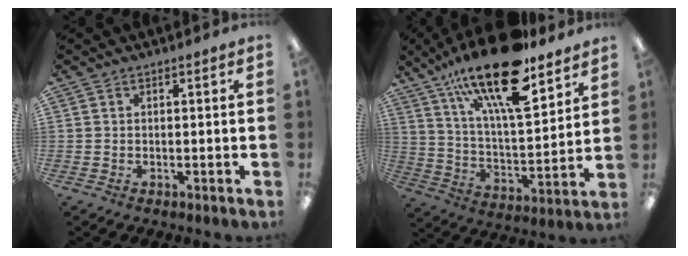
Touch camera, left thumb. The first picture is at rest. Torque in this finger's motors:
{"motor_torque": [1.04, 0.56, 1.76, -1.01, 0.49]}